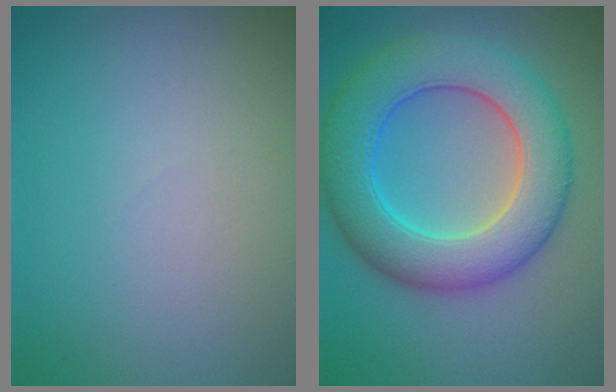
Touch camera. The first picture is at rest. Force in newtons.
{"total": 9.1, "press": 9.1, "slide": 0.3}